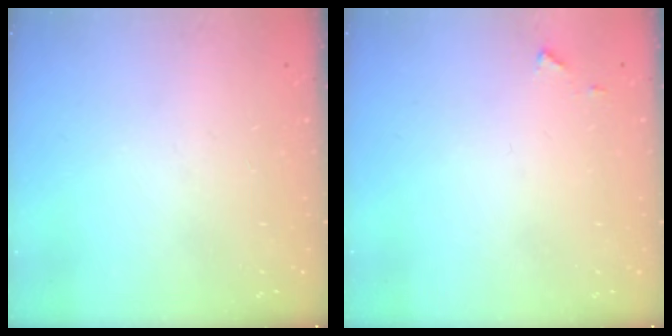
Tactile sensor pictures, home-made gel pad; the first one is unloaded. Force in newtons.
{"total": 4.3, "press": 4.2, "slide": 0.5}